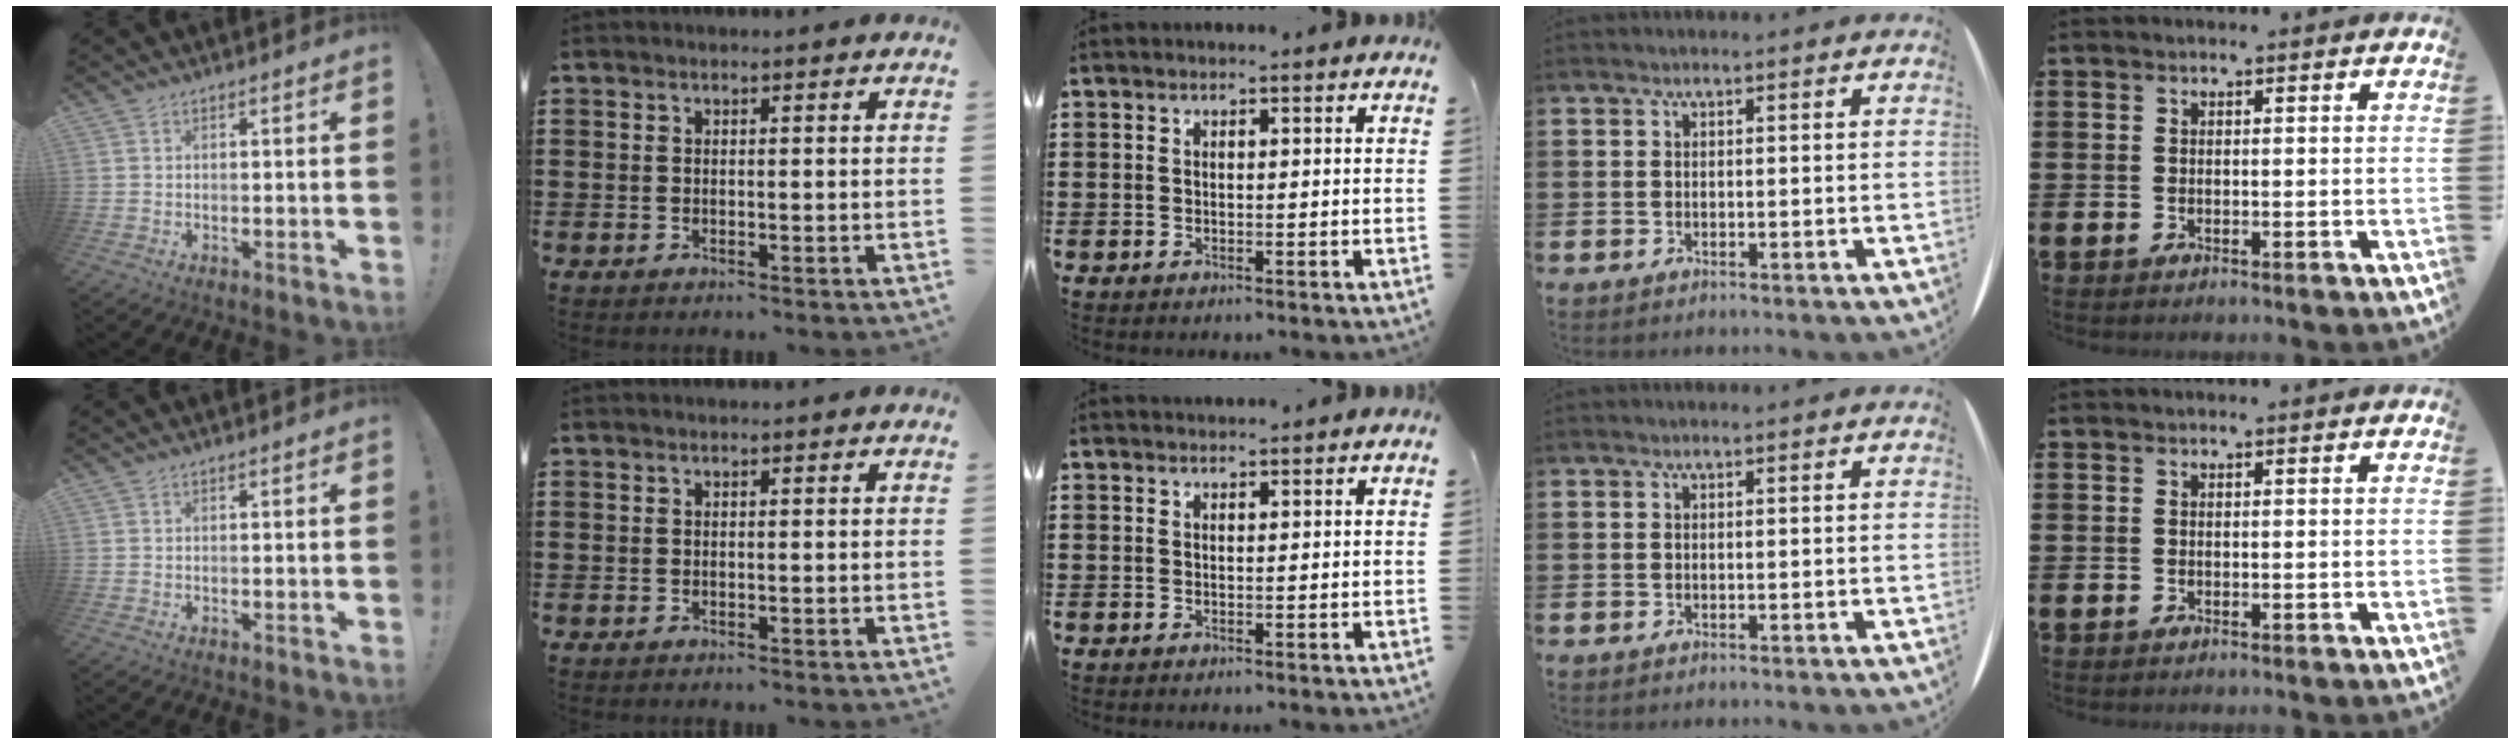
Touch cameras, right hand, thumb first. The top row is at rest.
{"middle": {"total": 0.8, "force": [0.8, 0.2, -0.1], "torque": [-0.001, 0.001, 0.015]}}